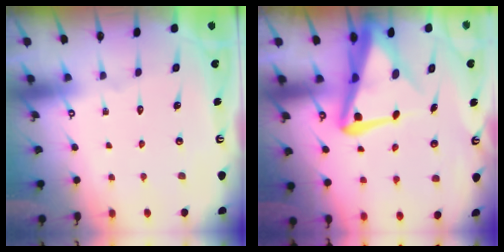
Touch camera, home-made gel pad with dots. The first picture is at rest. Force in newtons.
{"total": 9.8, "press": 9.8, "slide": 1.1}